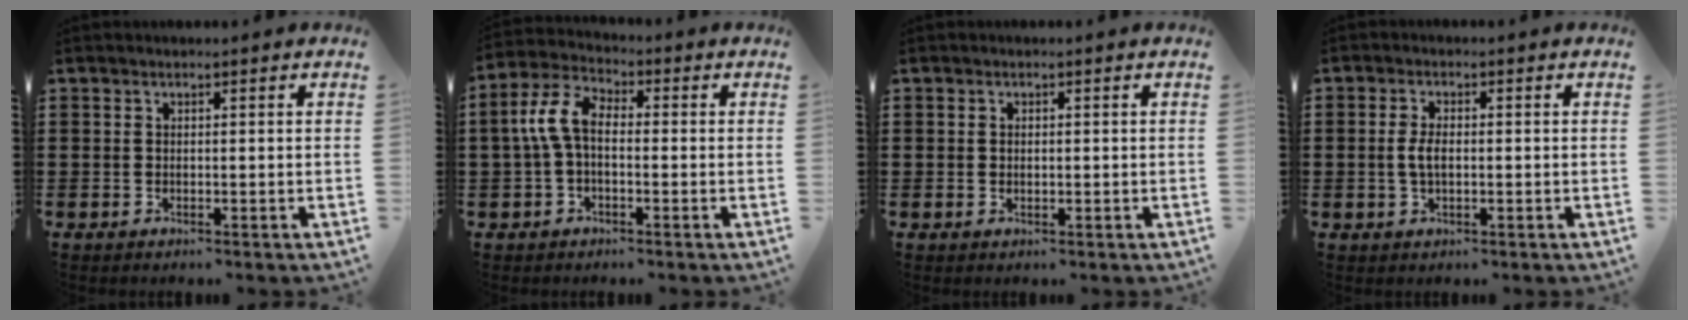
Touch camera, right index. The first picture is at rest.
{"total": 6.7, "force": [-0.2, 3.6, 5.6], "torque": [-0.141, 0.000, -0.014]}
{"total": 0.6, "force": [0.3, 0.4, 0.3], "torque": [-0.008, 0.004, 0.006]}
{"total": 2.9, "force": [-0.2, 1.4, 2.5], "torque": [-0.057, 0.002, -0.007]}